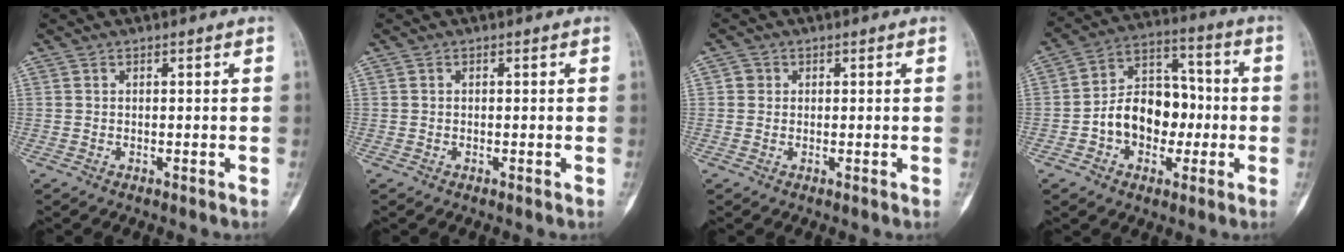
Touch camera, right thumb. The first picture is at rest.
{"total": 0.0}
{"total": 1.4, "force": [0.2, 1.3, 0.3], "torque": [0.003, 0.002, 0.001]}
{"total": 13.6, "force": [-2.4, 9.9, 9.0], "torque": [-0.103, 0.048, -0.045]}